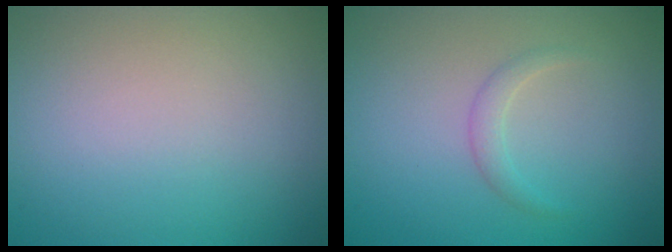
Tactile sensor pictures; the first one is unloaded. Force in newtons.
{"total": 1.2, "press": 1.2, "slide": 0.1}